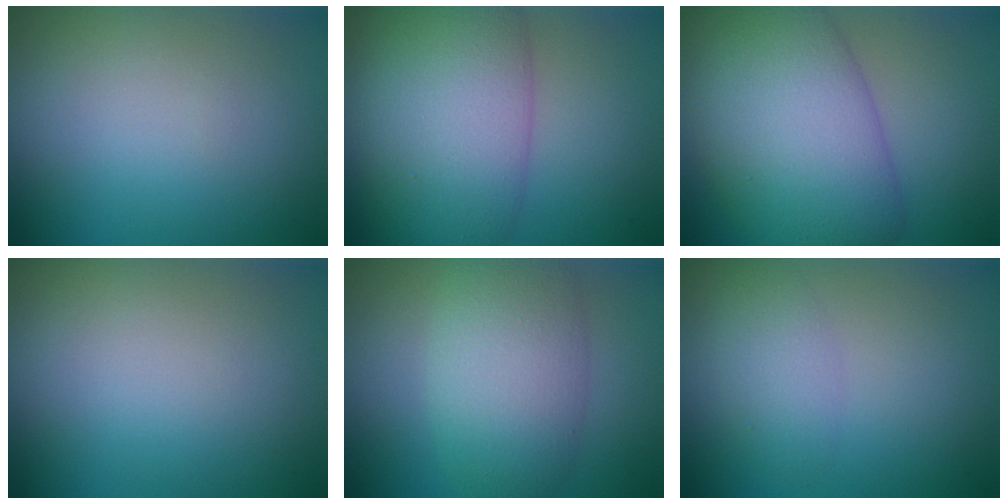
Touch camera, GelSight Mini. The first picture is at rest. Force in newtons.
{"total": 10.3, "press": 10.3, "slide": 0.2}
{"total": 12.3, "press": 12.2, "slide": 0.6}
{"total": 0.0}
{"total": 6.7, "press": 6.7, "slide": 0.3}
{"total": 2.2, "press": 2.2, "slide": 0.1}